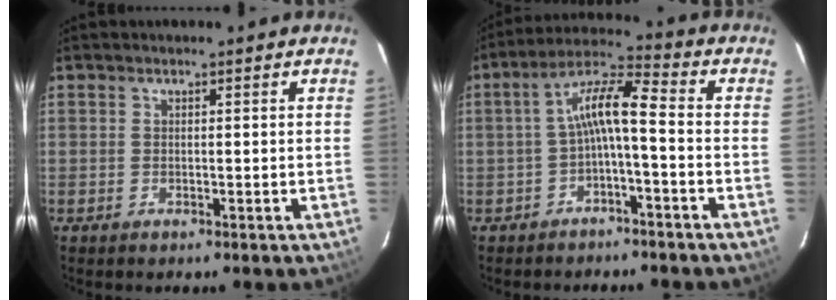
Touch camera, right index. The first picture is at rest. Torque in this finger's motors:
{"motor_torque": [0.69, -0.34, 0.53, 0.14]}